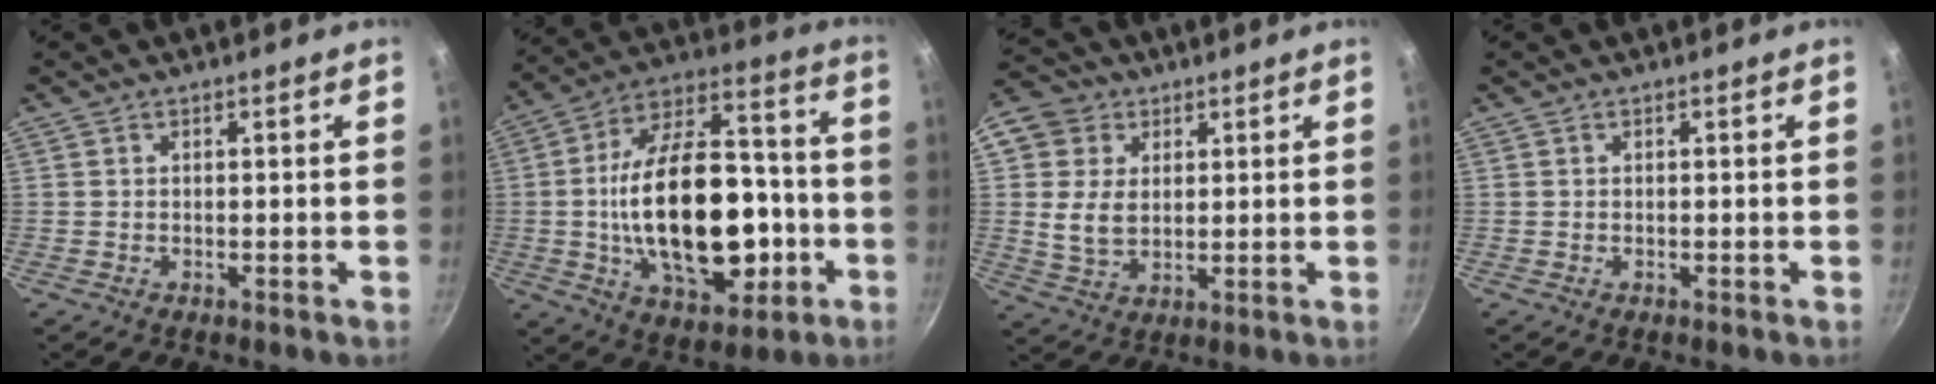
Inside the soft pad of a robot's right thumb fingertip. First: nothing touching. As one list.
[{"total": 27.3, "force": [-4.3, 15.7, 22.0], "torque": [-0.341, 0.050, -0.052]}, {"total": 11.1, "force": [2.9, 9.0, 5.9], "torque": [-0.097, -0.005, 0.048]}, {"total": 0.0}]